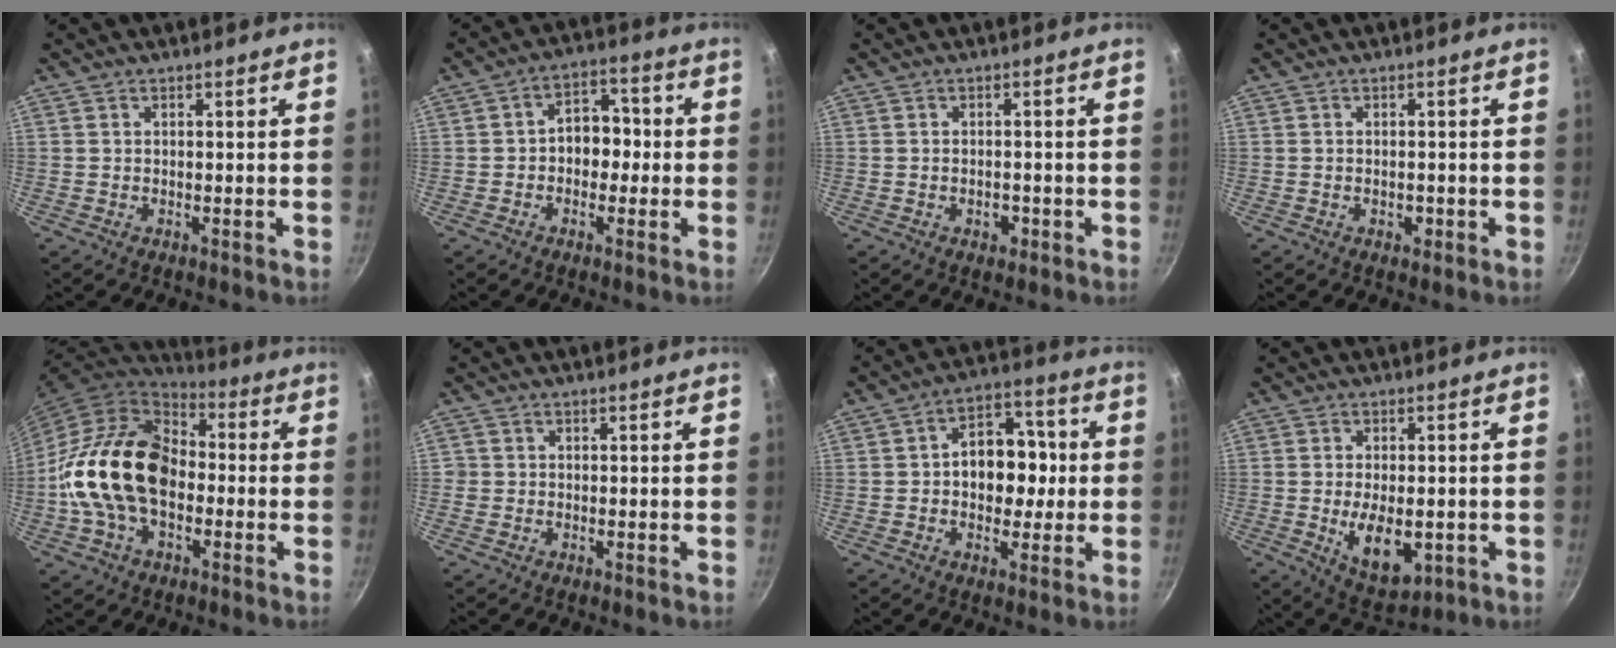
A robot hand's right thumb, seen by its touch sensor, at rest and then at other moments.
{"total": 7.3, "force": [-0.6, 5.4, 4.8], "torque": [-0.019, 0.025, -0.020]}
{"total": 2.2, "force": [-0.9, 1.5, 1.4], "torque": [-0.015, 0.007, -0.011]}
{"total": 1.6, "force": [-0.5, 1.1, 1.0], "torque": [-0.013, 0.003, -0.008]}
{"total": 20.9, "force": [-2.1, 14.4, 15.0], "torque": [-0.251, 0.040, -0.050]}
{"total": 1.1, "force": [-0.2, 1.0, 0.2], "torque": [-0.001, 0.001, -0.005]}
{"total": 11.8, "force": [0.0, 8.6, 8.0], "torque": [-0.062, 0.024, -0.012]}
{"total": 9.9, "force": [-1.8, 5.5, 8.1], "torque": [-0.113, -0.007, -0.012]}